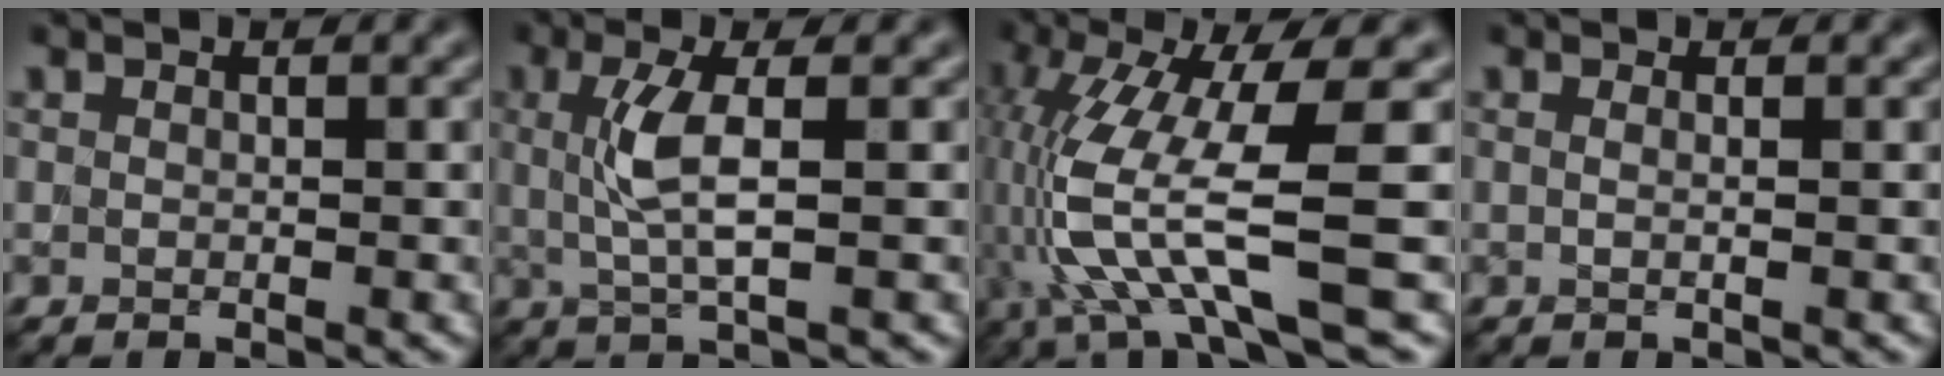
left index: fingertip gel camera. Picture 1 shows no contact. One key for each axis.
{"total": 4.0, "fx": 0.4, "fy": 0.9, "fz": 3.8, "tx": -0.085, "ty": -0.001, "tz": 0.010}
{"total": 10.8, "fx": -2.1, "fy": 2.4, "fz": 10.3, "tx": -0.214, "ty": -0.006, "tz": -0.035}
{"total": 1.0, "fx": 0.1, "fy": 0.4, "fz": 0.9, "tx": -0.010, "ty": -0.006, "tz": -0.007}